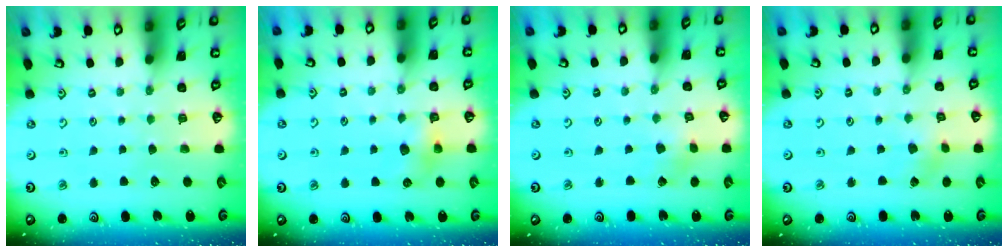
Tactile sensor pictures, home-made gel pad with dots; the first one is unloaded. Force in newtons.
{"total": 5.5, "press": 5.4, "slide": 0.7}
{"total": 2.2, "press": 2.2, "slide": 0.2}
{"total": 2.5, "press": 2.4, "slide": 0.6}